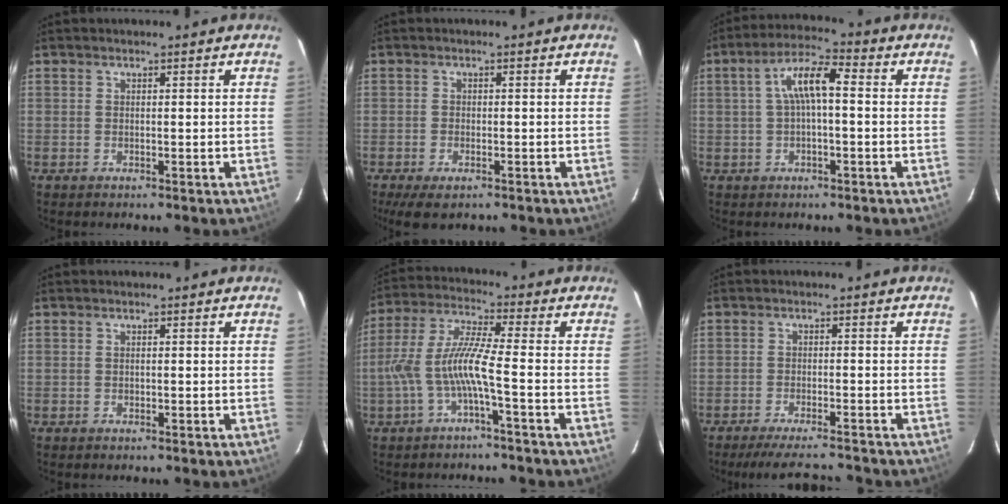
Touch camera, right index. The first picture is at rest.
{"total": 5.0, "force": [-3.3, 2.0, 3.1], "torque": [-0.070, -0.019, -0.057]}
{"total": 7.2, "force": [0.4, 2.1, 6.9], "torque": [-0.135, 0.023, 0.009]}
{"total": 0.0}
{"total": 8.9, "force": [-3.1, 0.3, 8.3], "torque": [-0.189, 0.008, -0.056]}
{"total": 9.3, "force": [-8.4, 1.2, 3.8], "torque": [-0.087, -0.009, -0.130]}